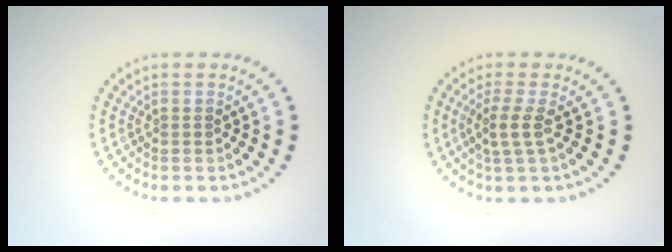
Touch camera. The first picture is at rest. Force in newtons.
{"total": 2.2, "press": 1.6, "slide": 1.5}